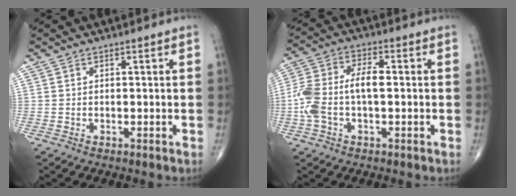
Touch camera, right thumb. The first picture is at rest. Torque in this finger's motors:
{"motor_torque": [0.98, 0.78, 1.01, -0.38, 0.11]}